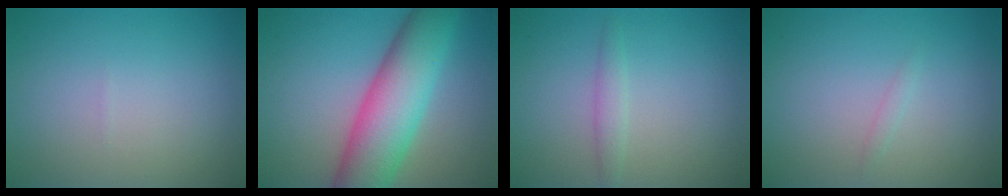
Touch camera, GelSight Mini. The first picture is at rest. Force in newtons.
{"total": 9.7, "press": 9.7, "slide": 0.3}
{"total": 1.4, "press": 1.4, "slide": 0.0}
{"total": 0.6, "press": 0.6, "slide": 0.0}